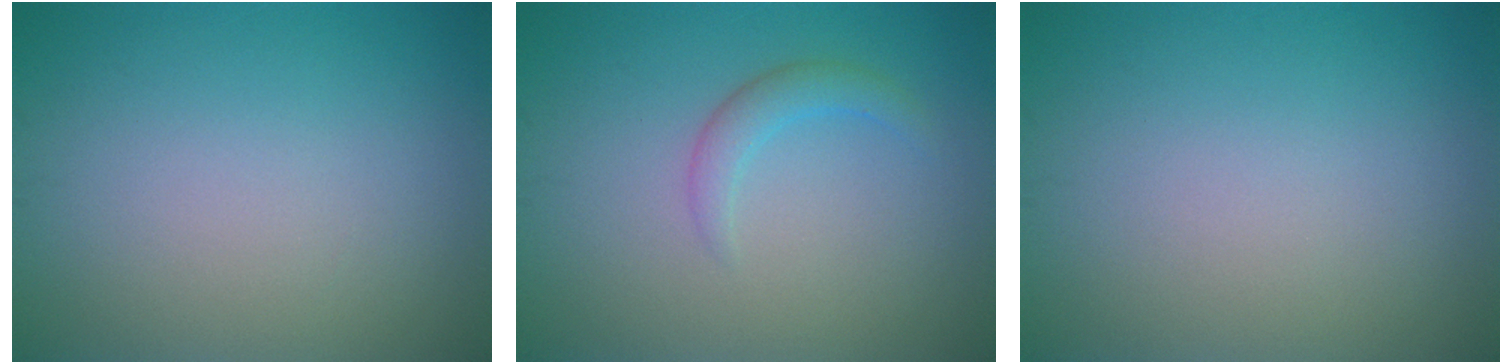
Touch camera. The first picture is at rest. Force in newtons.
{"total": 1.8, "press": 1.8, "slide": 0.0}
{"total": 0.0}